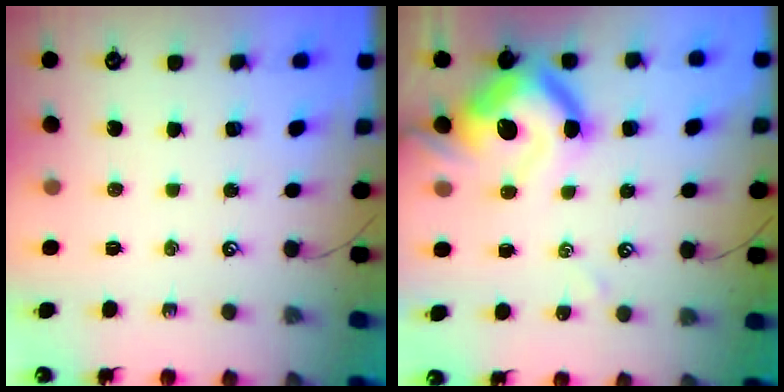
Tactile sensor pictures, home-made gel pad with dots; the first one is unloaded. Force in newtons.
{"total": 16.5, "press": 16.3, "slide": 2.2}